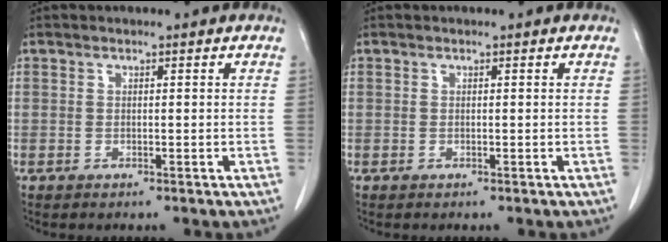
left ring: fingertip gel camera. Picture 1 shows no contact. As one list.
[{"total": 0.0}]